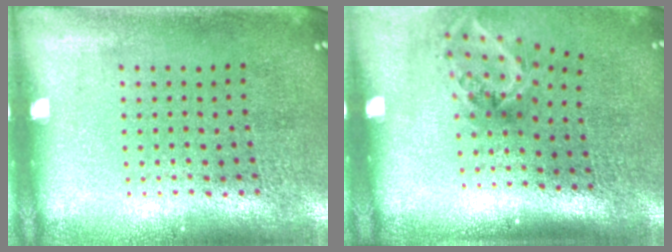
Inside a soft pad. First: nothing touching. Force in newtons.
{"total": 2.0, "press": 1.3, "slide": 1.5}